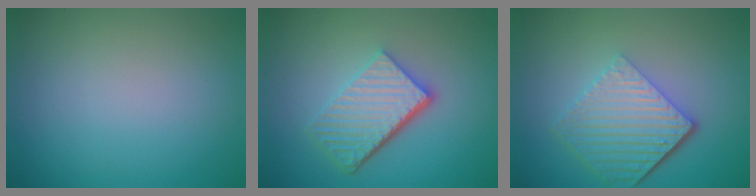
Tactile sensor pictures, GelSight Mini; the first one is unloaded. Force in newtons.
{"total": 5.7, "press": 4.0, "slide": 4.1}
{"total": 6.1, "press": 4.3, "slide": 4.4}